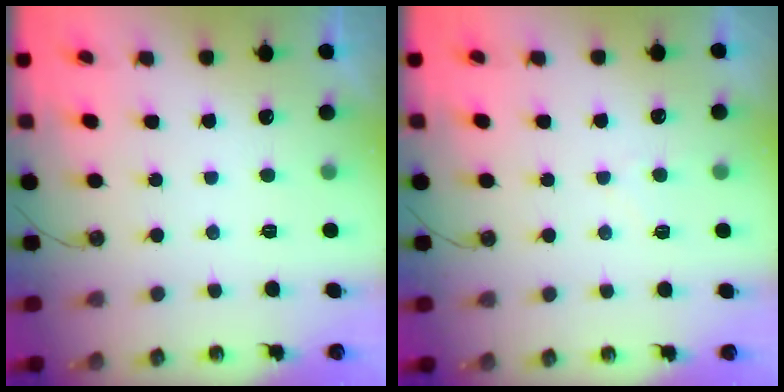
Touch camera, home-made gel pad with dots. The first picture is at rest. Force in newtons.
{"total": 3.3, "press": 3.3, "slide": 0.4}